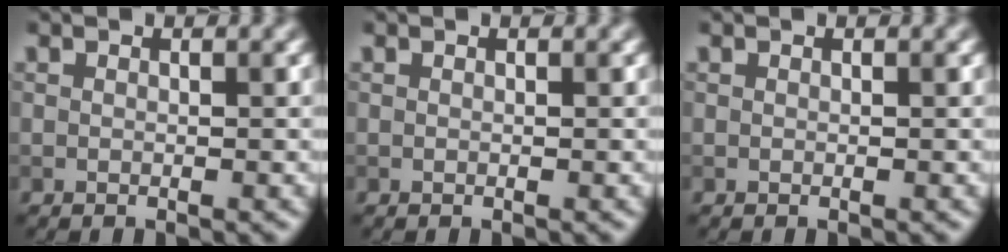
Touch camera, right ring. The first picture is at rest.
{"total": 0.0}
{"total": 0.0}